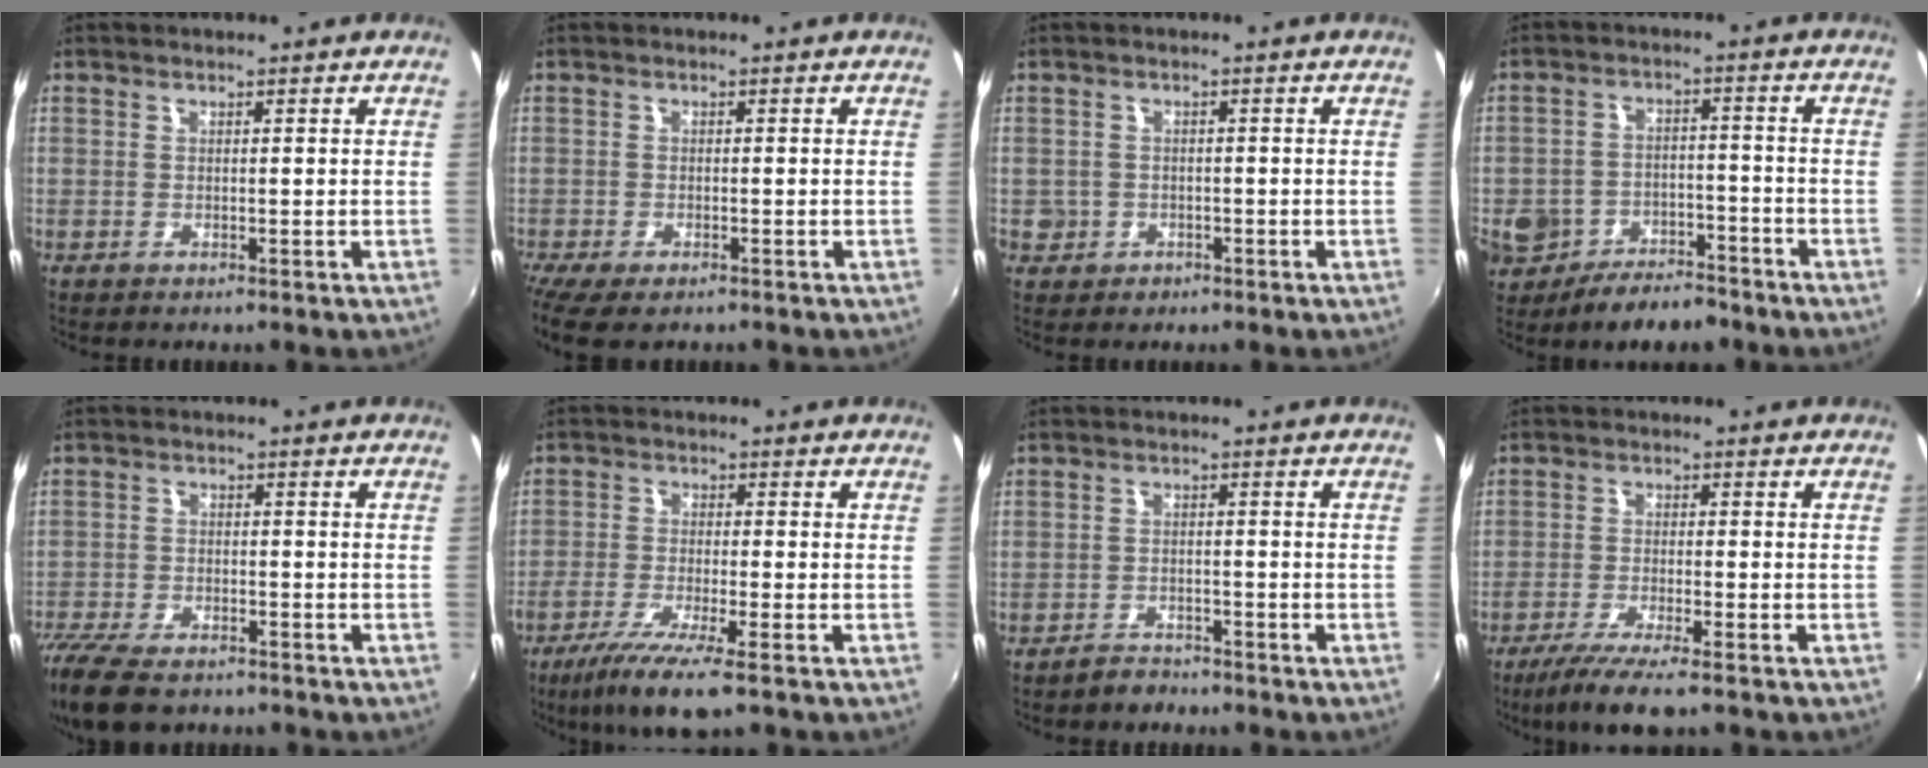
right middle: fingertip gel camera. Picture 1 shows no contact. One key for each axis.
{"total": 5.1, "fx": -3.8, "fy": 1.5, "fz": 3.0, "tx": -0.068, "ty": -0.026, "tz": -0.064}
{"total": 3.5, "fx": -1.1, "fy": 3.2, "fz": 0.8, "tx": -0.024, "ty": -0.001, "tz": -0.015}
{"total": 13.2, "fx": -8.0, "fy": 8.8, "fz": 5.8, "tx": -0.164, "ty": 0.004, "tz": -0.116}
{"total": 13.1, "fx": -10.3, "fy": 5.0, "fz": 6.4, "tx": -0.169, "ty": -0.036, "tz": -0.187}
{"total": 9.4, "fx": -6.3, "fy": 0.8, "fz": 6.9, "tx": -0.155, "ty": -0.031, "tz": -0.116}
{"total": 3.0, "fx": -2.7, "fy": 1.2, "fz": 0.5, "tx": -0.020, "ty": 0.004, "tz": -0.044}
{"total": 7.5, "fx": -5.7, "fy": 0.6, "fz": 4.9, "tx": -0.114, "ty": -0.022, "tz": -0.102}